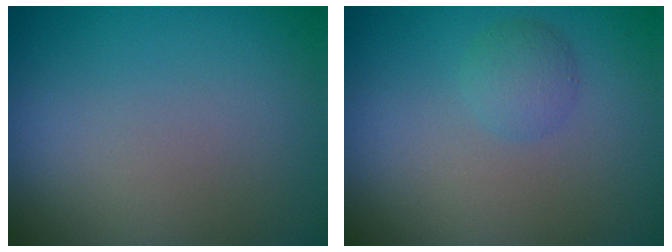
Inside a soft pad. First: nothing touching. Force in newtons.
{"total": 1.7, "press": 1.7, "slide": 0.1}